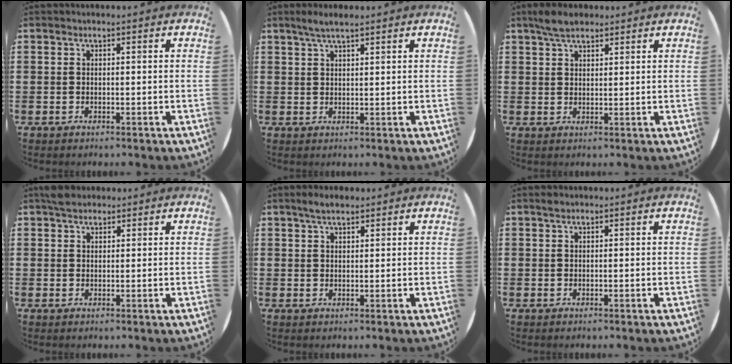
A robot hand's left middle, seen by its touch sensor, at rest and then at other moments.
{"total": 2.7, "force": [2.1, 0.3, 1.6], "torque": [-0.035, 0.004, 0.037]}
{"total": 3.8, "force": [3.1, 1.5, 1.7], "torque": [-0.039, 0.006, 0.058]}
{"total": 2.1, "force": [1.9, 0.8, 0.3], "torque": [-0.003, 0.003, 0.035]}
{"total": 2.5, "force": [2.0, 0.7, 1.4], "torque": [-0.021, 0.003, 0.035]}
{"total": 0.6, "force": [0.5, 0.3, 0.2], "torque": [0.003, -0.001, 0.008]}